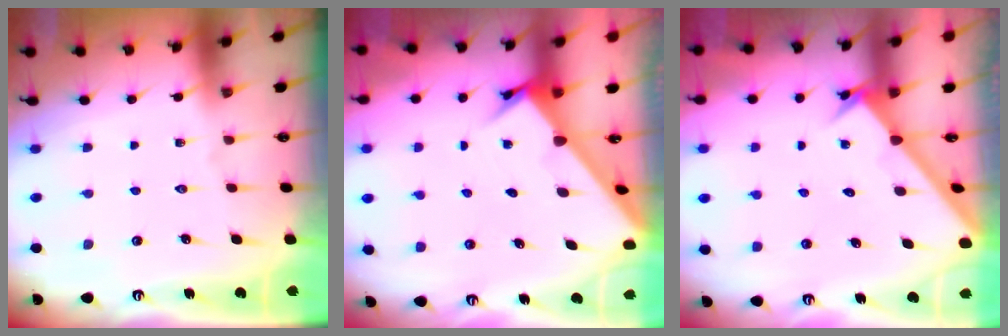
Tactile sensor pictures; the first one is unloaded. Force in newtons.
{"total": 2.5, "press": 2.5, "slide": 0.3}
{"total": 2.2, "press": 2.2, "slide": 0.2}